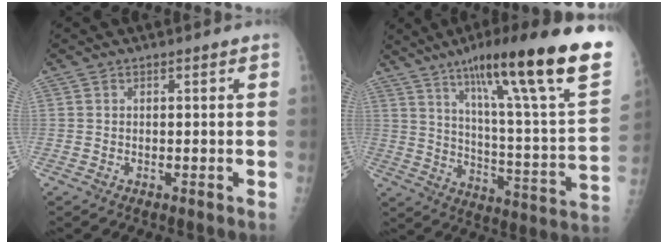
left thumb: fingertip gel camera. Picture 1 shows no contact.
{"total": 28.9, "force": [18.4, 2.5, 22.2], "torque": [-0.320, -0.065, 0.271]}